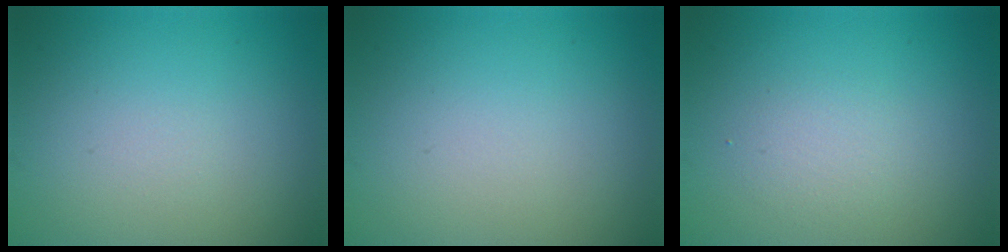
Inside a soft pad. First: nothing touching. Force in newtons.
{"total": 0.0}
{"total": 1.5, "press": 1.5, "slide": 0.1}